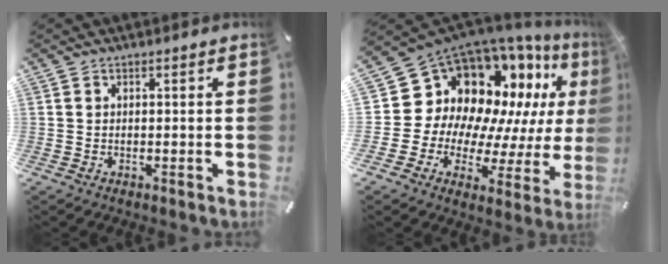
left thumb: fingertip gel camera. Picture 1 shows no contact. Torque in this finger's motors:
{"motor_torque": [2.34, 2.28, 0.39, -0.03, 0.16]}